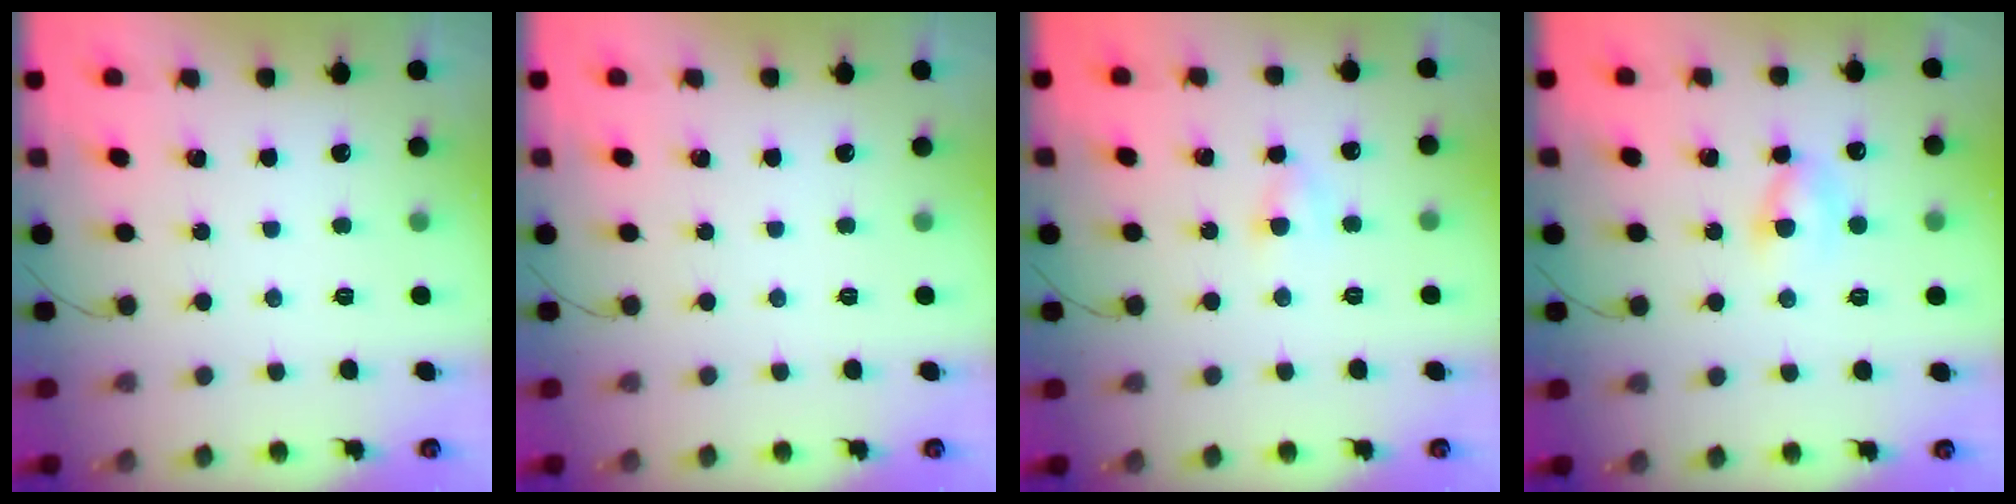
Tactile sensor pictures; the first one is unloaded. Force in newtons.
{"total": 0.0}
{"total": 3.9, "press": 3.7, "slide": 1.2}
{"total": 3.3, "press": 3.0, "slide": 1.3}